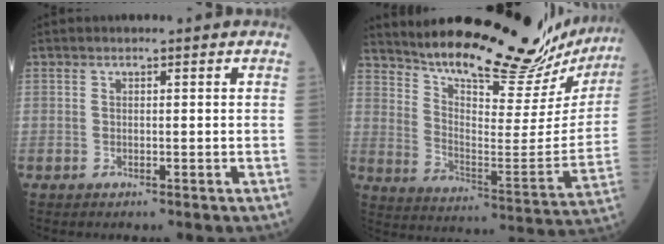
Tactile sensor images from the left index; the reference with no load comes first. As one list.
[{"total": 26.5, "force": [24.0, 4.2, 10.5], "torque": [-0.174, -0.080, 0.322]}]